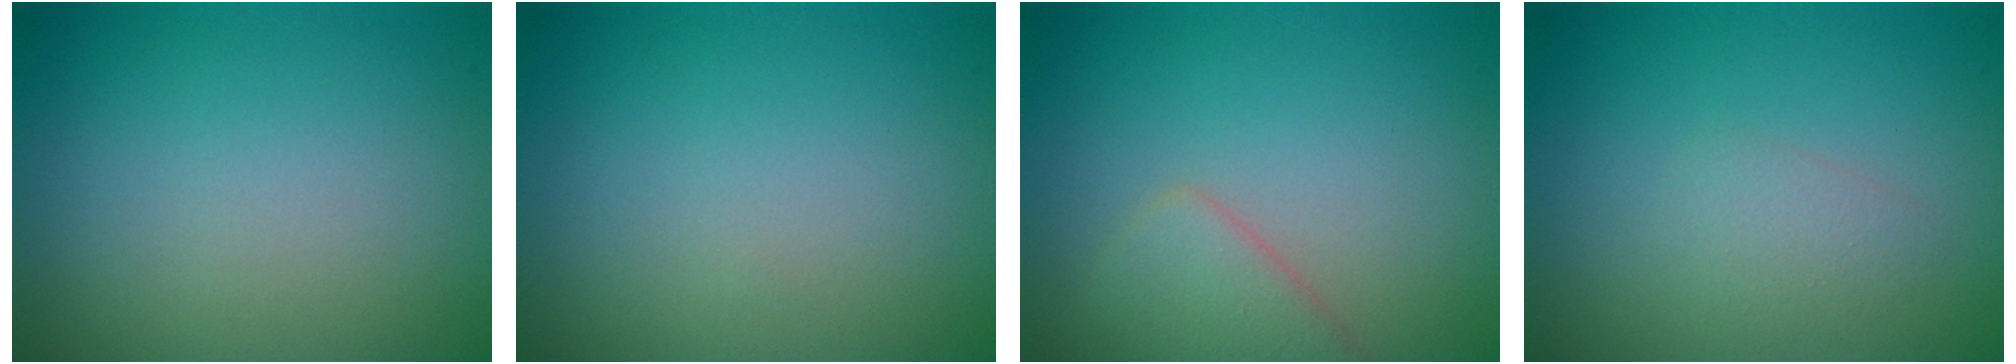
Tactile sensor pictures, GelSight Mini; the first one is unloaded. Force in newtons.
{"total": 0.0}
{"total": 2.5, "press": 2.5, "slide": 0.2}
{"total": 1.4, "press": 1.4, "slide": 0.1}